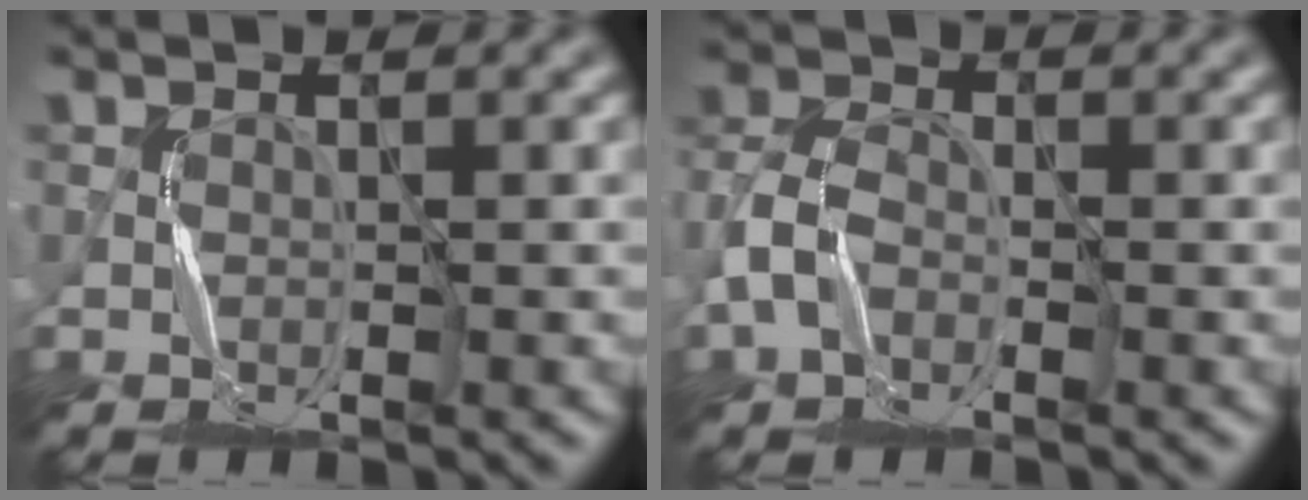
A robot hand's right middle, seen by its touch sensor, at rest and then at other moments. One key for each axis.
{"total": 3.4, "fx": -1.4, "fy": 2.2, "fz": 2.2, "tx": -0.055, "ty": 0.008, "tz": -0.038}